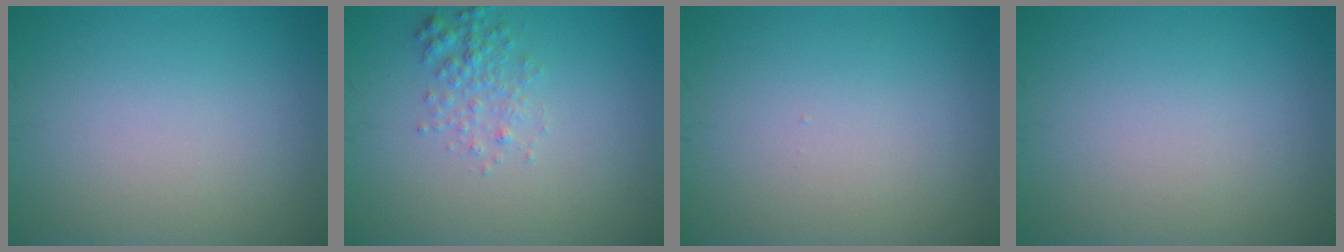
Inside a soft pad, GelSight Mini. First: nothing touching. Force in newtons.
{"total": 2.0, "press": 2.0, "slide": 0.1}
{"total": 0.0}
{"total": 0.0}